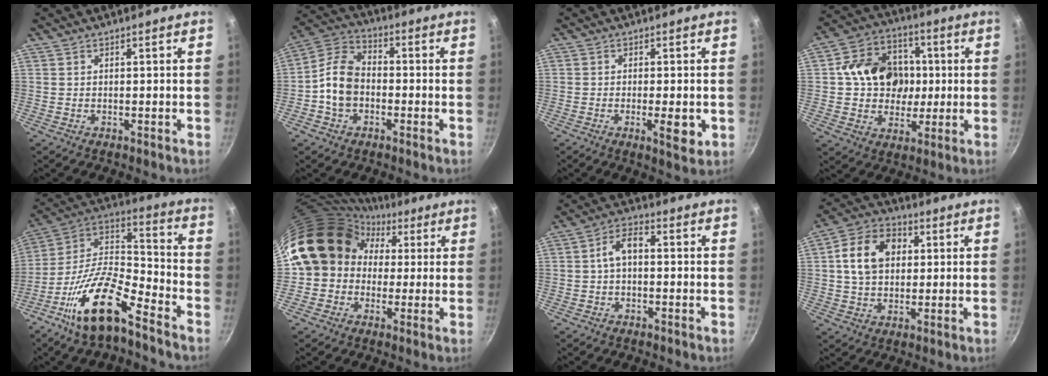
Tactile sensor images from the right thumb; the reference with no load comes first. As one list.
[{"total": 9.9, "force": [-2.0, 7.2, 6.6], "torque": [-0.110, 0.032, -0.056]}, {"total": 5.4, "force": [-1.4, 1.7, 5.0], "torque": [-0.077, -0.002, -0.021]}, {"total": 15.7, "force": [1.5, 13.3, 8.3], "torque": [-0.104, 0.020, 0.021]}, {"total": 19.6, "force": [-11.5, 7.2, 14.1], "torque": [-0.245, 0.084, -0.230]}, {"total": 15.6, "force": [1.5, 13.7, 7.2], "torque": [-0.083, 0.055, 0.009]}, {"total": 5.3, "force": [-0.3, 3.2, 4.2], "torque": [-0.072, 0.025, -0.011]}, {"total": 12.5, "force": [2.6, 9.2, 7.9], "torque": [-0.120, 0.014, 0.033]}]